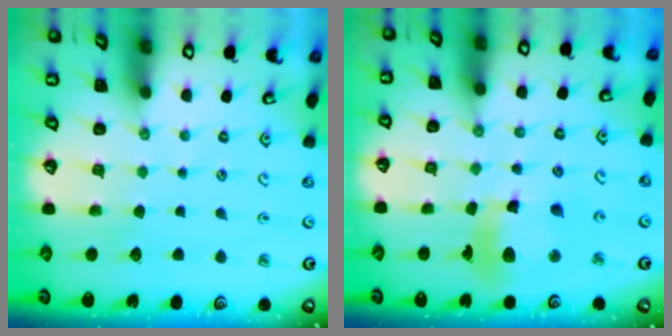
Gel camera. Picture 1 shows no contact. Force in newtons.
{"total": 13.3, "press": 13.2, "slide": 1.8}